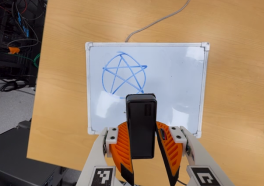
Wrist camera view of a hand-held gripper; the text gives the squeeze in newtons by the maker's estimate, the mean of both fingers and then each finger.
{"total": 5.8, "left": 5.5, "right": 6.1}